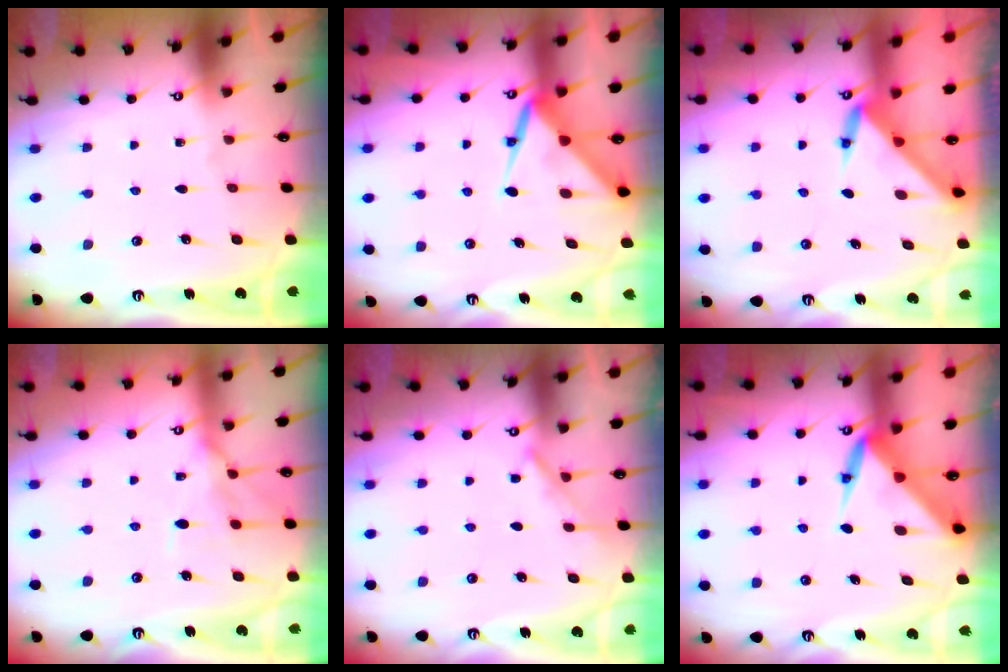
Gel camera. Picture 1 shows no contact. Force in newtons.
{"total": 8.1, "press": 8.1, "slide": 0.9}
{"total": 3.2, "press": 3.2, "slide": 0.1}
{"total": 11.5, "press": 11.4, "slide": 1.1}
{"total": 4.2, "press": 4.2, "slide": 0.6}
{"total": 5.9, "press": 5.9, "slide": 0.4}